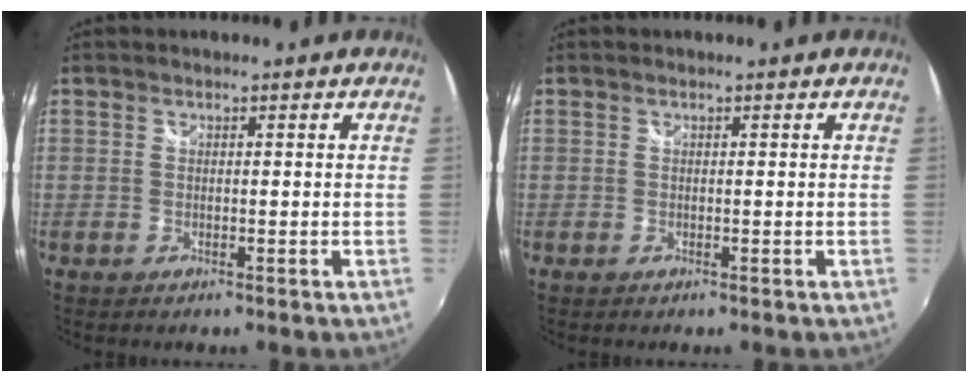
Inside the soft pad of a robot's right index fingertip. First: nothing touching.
{"total": 0.0}